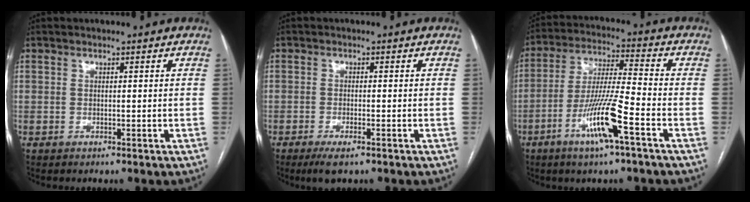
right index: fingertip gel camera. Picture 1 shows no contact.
{"total": 3.6, "force": [-2.4, 0.7, 2.7], "torque": [-0.050, -0.007, -0.038]}
{"total": 11.7, "force": [-5.5, 0.1, 10.3], "torque": [-0.200, -0.009, -0.106]}